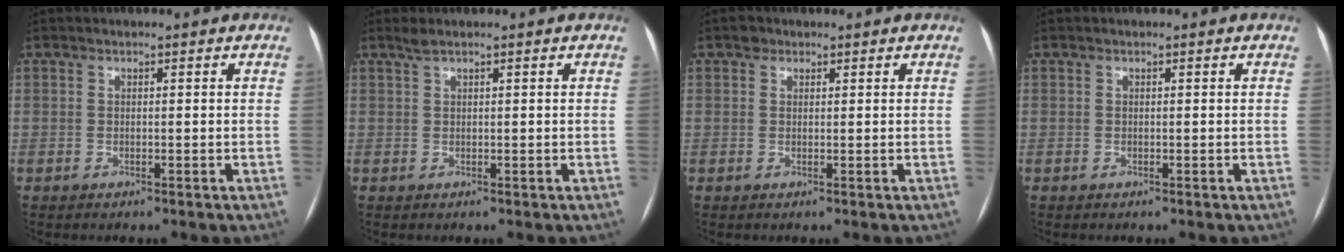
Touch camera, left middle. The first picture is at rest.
{"total": 1.0, "force": [0.8, -0.1, 0.6], "torque": [-0.018, 0.011, 0.022]}
{"total": 1.1, "force": [0.7, 0.9, 0.2], "torque": [0.000, 0.003, 0.008]}
{"total": 0.0}